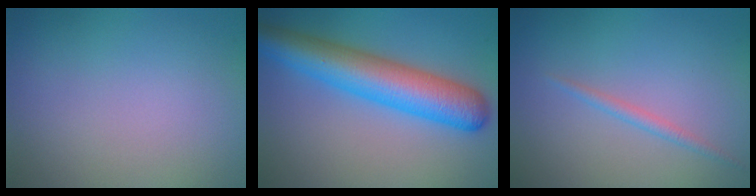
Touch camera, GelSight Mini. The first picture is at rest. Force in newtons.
{"total": 7.7, "press": 7.7, "slide": 0.3}
{"total": 1.1, "press": 1.1, "slide": 0.0}